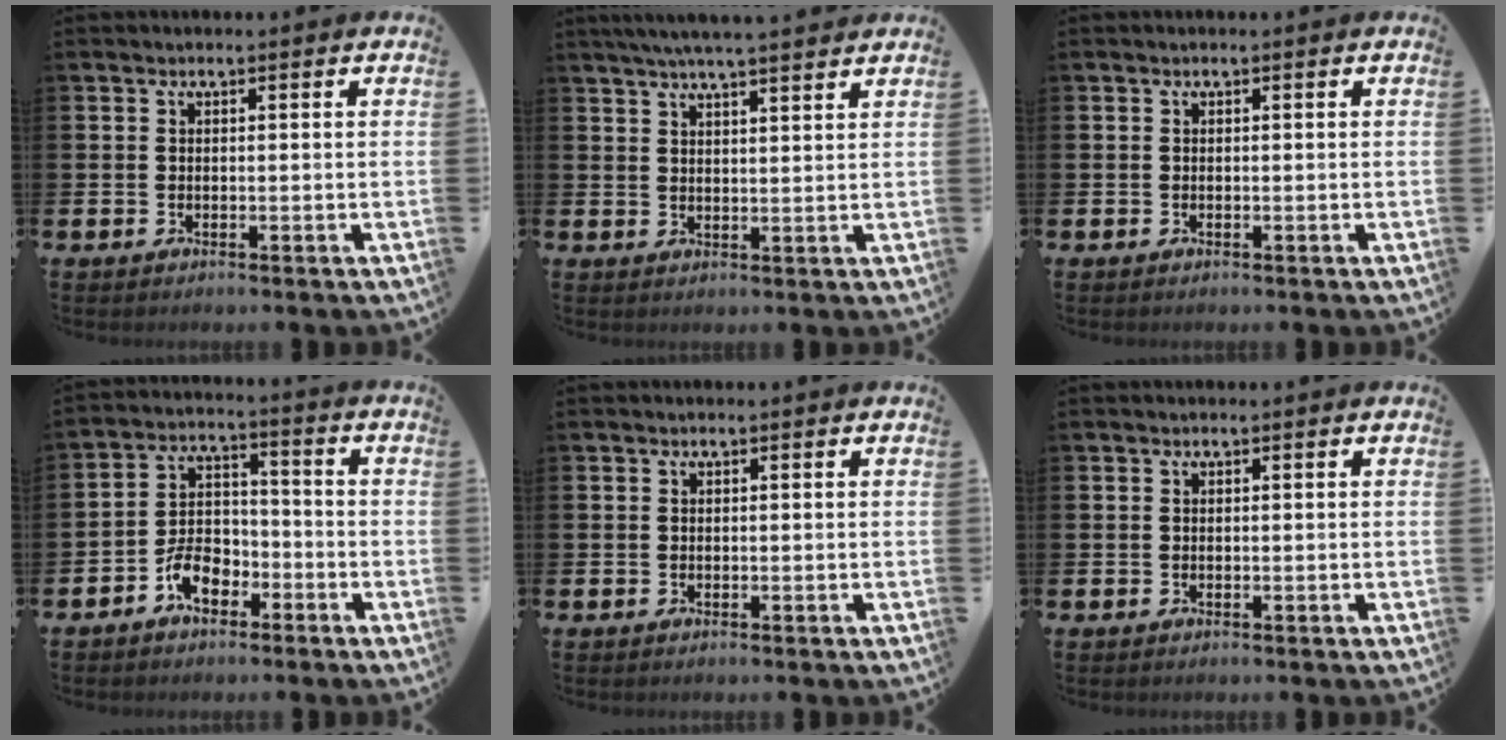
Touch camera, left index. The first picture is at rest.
{"total": 5.0, "force": [4.7, -0.2, 1.7], "torque": [-0.040, -0.012, 0.084]}
{"total": 0.0}
{"total": 5.8, "force": [-3.5, 3.5, 3.0], "torque": [-0.059, 0.019, -0.069]}
{"total": 0.0}
{"total": 0.0}